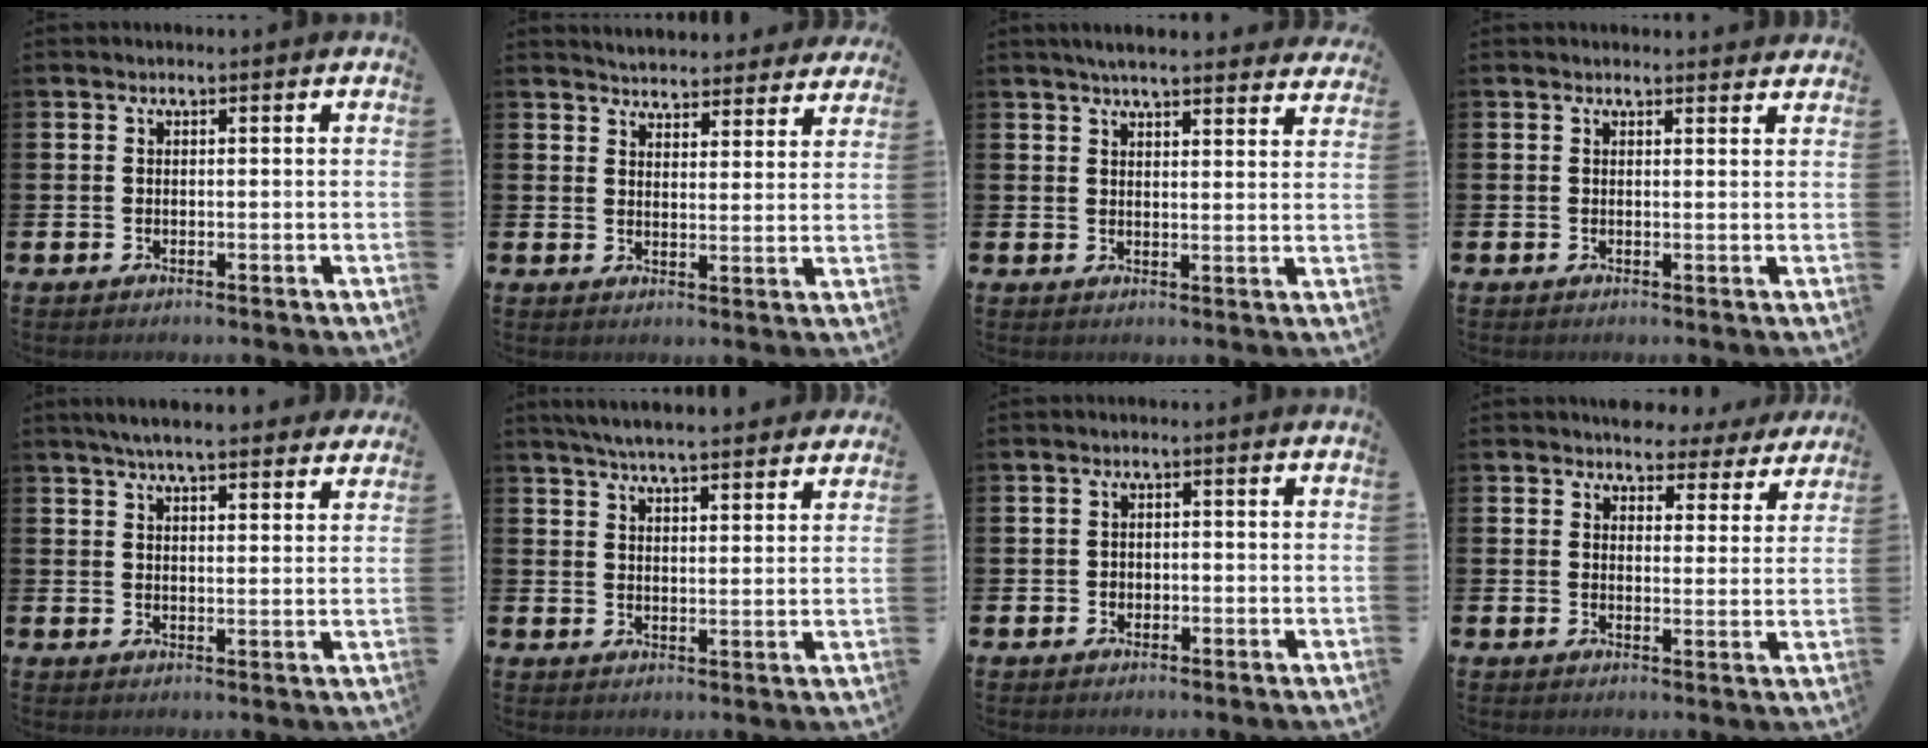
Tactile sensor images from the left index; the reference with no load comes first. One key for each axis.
{"total": 4.8, "fx": 4.7, "fy": 0.8, "fz": -0.2, "tx": -0.005, "ty": -0.034, "tz": 0.083}
{"total": 4.6, "fx": 4.4, "fy": 0.4, "fz": 1.3, "tx": -0.034, "ty": -0.015, "tz": 0.080}
{"total": 1.0, "fx": 1.0, "fy": 0.1, "fz": 0.0, "tx": 0.006, "ty": -0.005, "tz": 0.018}
{"total": 5.6, "fx": 5.3, "fy": 0.6, "fz": 1.7, "tx": -0.046, "ty": -0.017, "tz": 0.096}
{"total": 5.9, "fx": 5.7, "fy": 0.3, "fz": 1.3, "tx": -0.040, "ty": -0.027, "tz": 0.103}
{"total": 1.1, "fx": -0.3, "fy": 1.0, "fz": 0.2, "tx": -0.005, "ty": 0.005, "tz": -0.009}
{"total": 4.3, "fx": 3.9, "fy": 1.7, "fz": 0.2, "tx": -0.005, "ty": -0.023, "tz": 0.066}